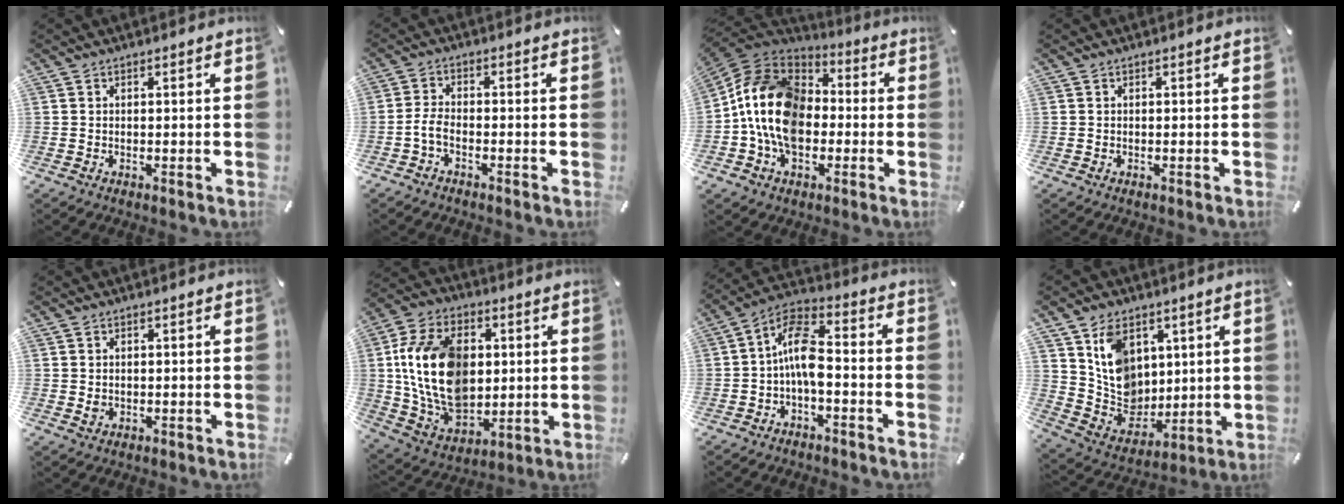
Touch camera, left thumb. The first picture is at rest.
{"total": 3.3, "force": [-1.9, 1.5, 2.3], "torque": [-0.062, 0.002, -0.039]}
{"total": 16.6, "force": [-3.3, 12.9, 10.0], "torque": [-0.219, 0.034, -0.064]}
{"total": 0.0}
{"total": 1.0, "force": [0.0, 0.9, 0.4], "torque": [-0.010, 0.004, 0.000]}
{"total": 20.0, "force": [2.2, 14.5, 13.7], "torque": [-0.287, 0.000, 0.040]}
{"total": 10.2, "force": [-2.1, 5.4, 8.4], "torque": [-0.168, 0.012, -0.036]}
{"total": 12.5, "force": [5.1, 10.5, 4.4], "torque": [-0.095, -0.025, 0.111]}